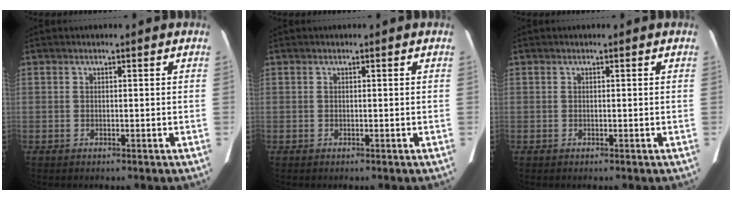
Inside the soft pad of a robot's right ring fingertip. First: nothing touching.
{"total": 0.0}
{"total": 0.0}